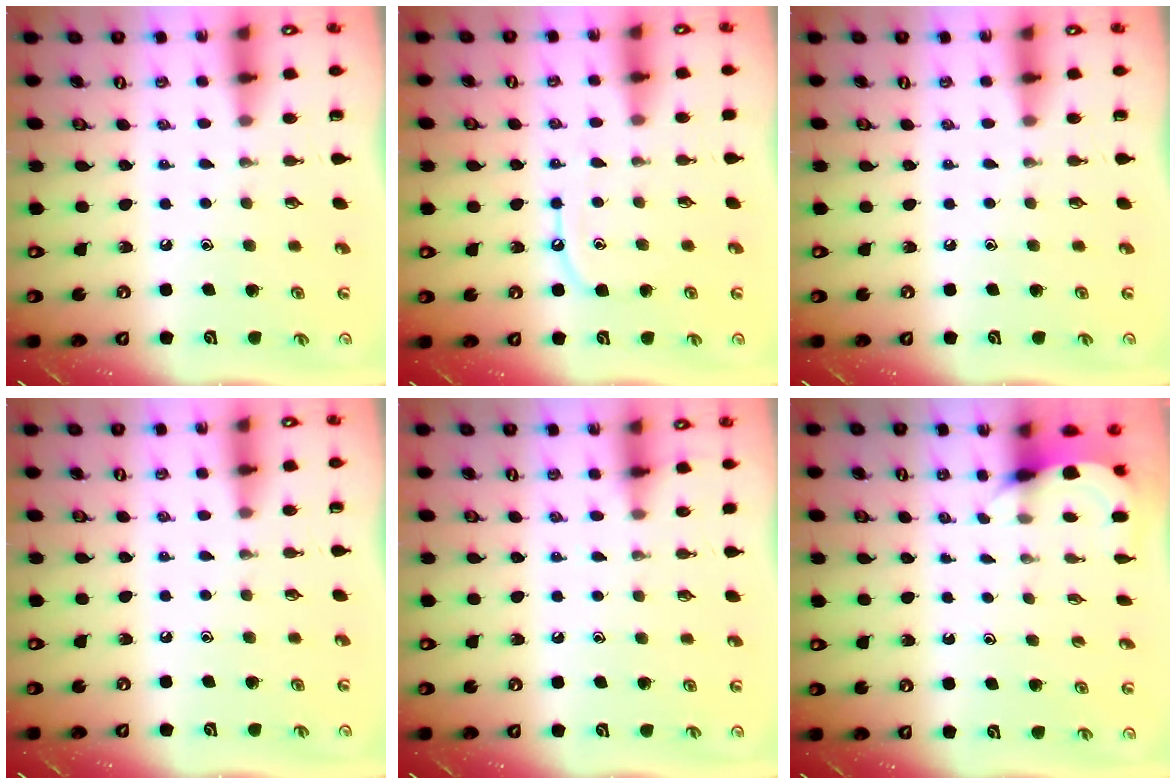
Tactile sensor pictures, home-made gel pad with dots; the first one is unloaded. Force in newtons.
{"total": 6.9, "press": 6.9, "slide": 0.6}
{"total": 0.0}
{"total": 0.0}
{"total": 3.5, "press": 3.5, "slide": 0.6}
{"total": 5.2, "press": 5.2, "slide": 0.1}